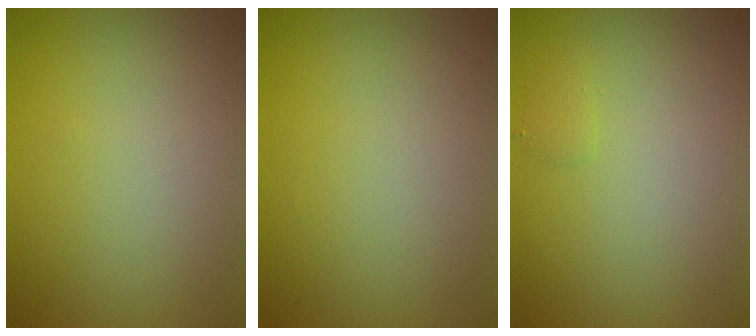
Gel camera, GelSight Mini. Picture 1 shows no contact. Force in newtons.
{"total": 0.0}
{"total": 0.7, "press": 0.7, "slide": 0.1}